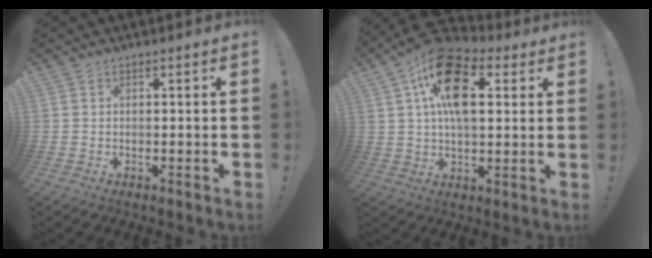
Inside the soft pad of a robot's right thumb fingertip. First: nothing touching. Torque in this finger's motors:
{"motor_torque": [2.32, 2.69, 0.30, 0.14, 0.47]}